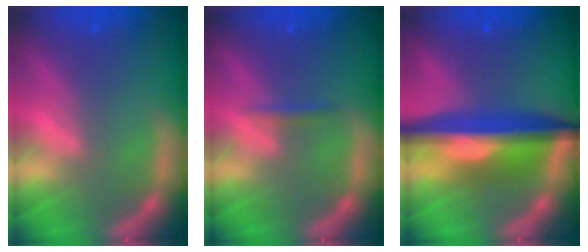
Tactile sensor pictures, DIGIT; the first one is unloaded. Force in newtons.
{"total": 0.9}
{"total": 9.6}